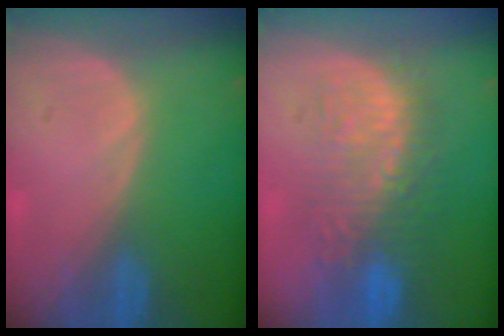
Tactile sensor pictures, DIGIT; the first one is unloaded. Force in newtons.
{"total": 9.6, "press": 9.1, "slide": 3.0}